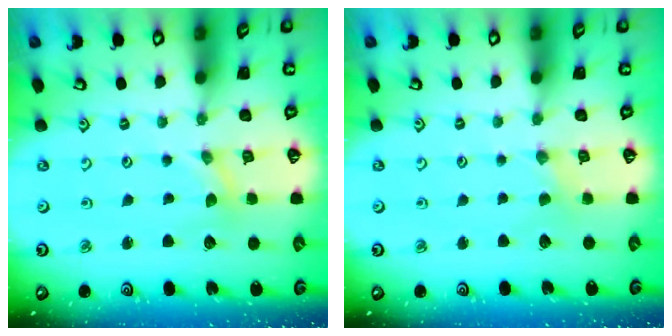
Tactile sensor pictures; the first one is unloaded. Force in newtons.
{"total": 0.6, "press": 0.6, "slide": 0.2}